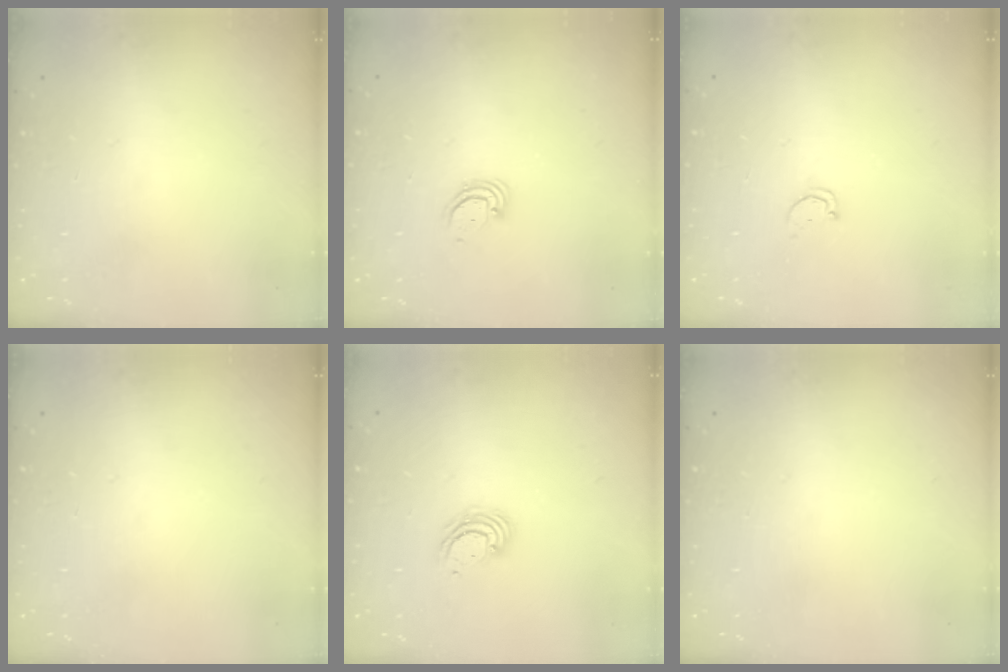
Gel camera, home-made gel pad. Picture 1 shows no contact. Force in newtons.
{"total": 3.2, "press": 3.2, "slide": 0.3}
{"total": 1.7, "press": 1.7, "slide": 0.2}
{"total": 0.0}
{"total": 4.0, "press": 3.9, "slide": 0.3}
{"total": 0.0}